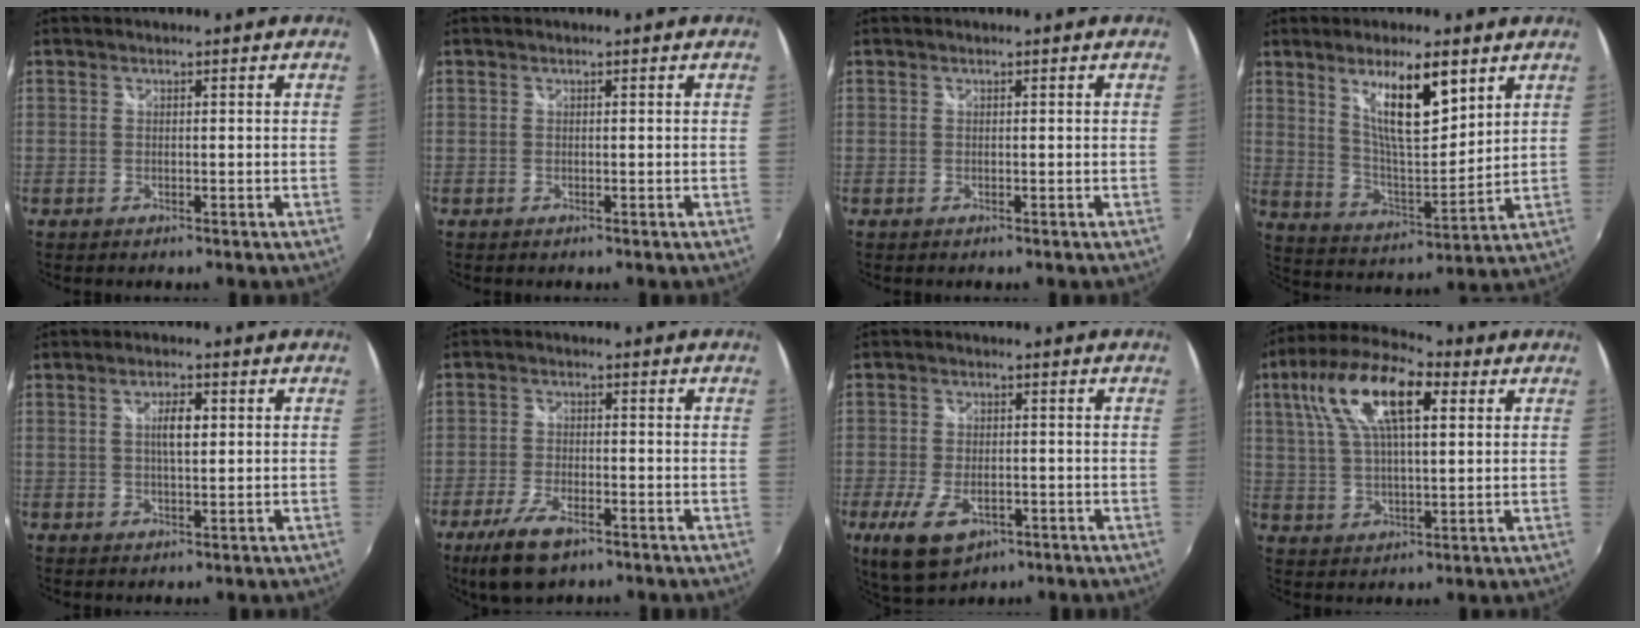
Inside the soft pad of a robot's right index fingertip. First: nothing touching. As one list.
[{"total": 0.0}, {"total": 0.0}, {"total": 12.4, "force": [6.7, 3.3, 10.0], "torque": [-0.168, 0.000, 0.130]}, {"total": 3.9, "force": [0.8, 1.3, 3.6], "torque": [-0.063, 0.007, 0.016]}, {"total": 8.8, "force": [-5.5, 3.5, 5.9], "torque": [-0.145, -0.019, -0.100]}, {"total": 10.4, "force": [-5.0, 5.5, 7.2], "torque": [-0.165, -0.029, -0.083]}, {"total": 15.6, "force": [5.9, 6.0, 13.2], "torque": [-0.252, 0.031, 0.098]}]